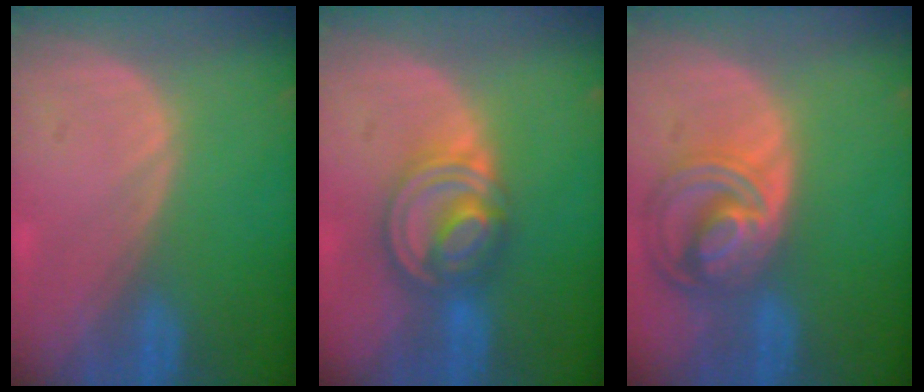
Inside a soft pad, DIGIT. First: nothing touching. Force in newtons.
{"total": 8.2, "press": 6.9, "slide": 4.4}
{"total": 8.7, "press": 7.5, "slide": 4.4}